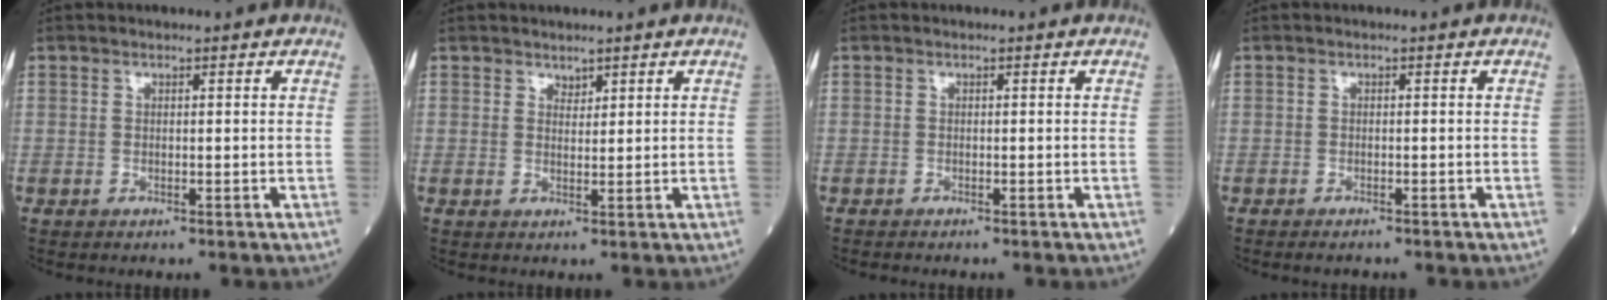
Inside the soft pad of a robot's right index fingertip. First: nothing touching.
{"total": 1.2, "force": [1.0, 0.5, 0.3], "torque": [-0.003, -0.002, 0.016]}
{"total": 1.1, "force": [-1.0, 0.1, 0.4], "torque": [-0.007, -0.002, -0.015]}
{"total": 1.6, "force": [-1.5, 0.3, 0.6], "torque": [-0.010, -0.003, -0.018]}